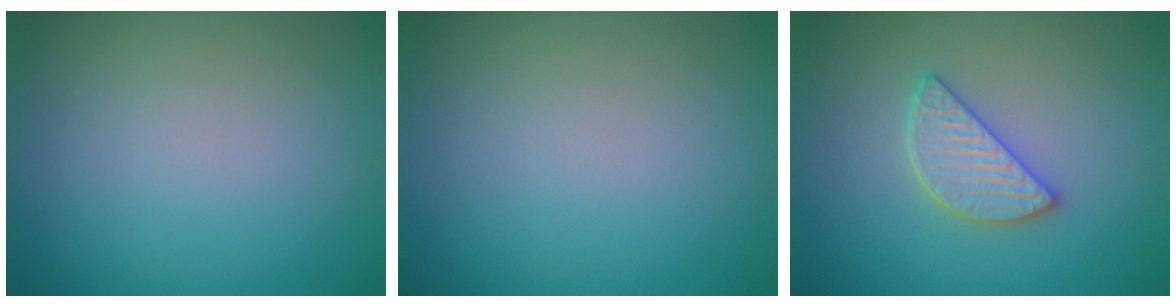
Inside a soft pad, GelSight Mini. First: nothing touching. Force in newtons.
{"total": 0.0}
{"total": 2.6, "press": 2.6, "slide": 0.2}